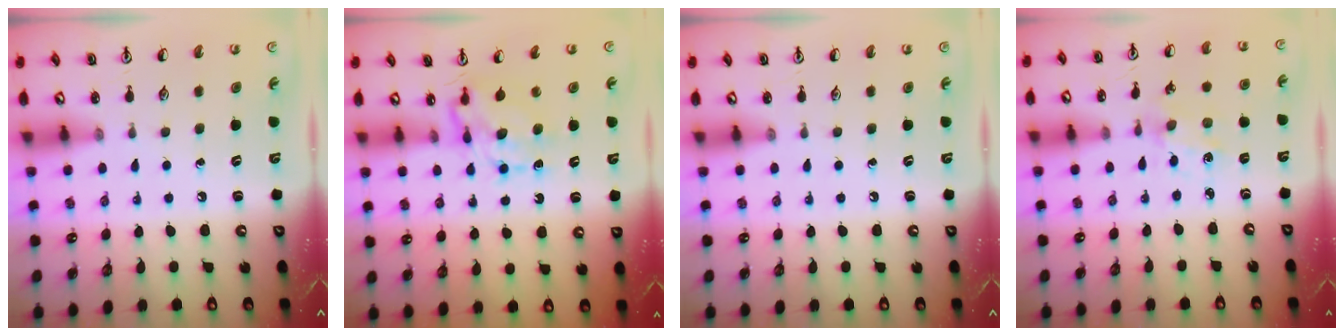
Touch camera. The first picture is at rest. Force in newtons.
{"total": 7.0, "press": 7.0, "slide": 0.6}
{"total": 0.0}
{"total": 1.7, "press": 1.6, "slide": 0.3}